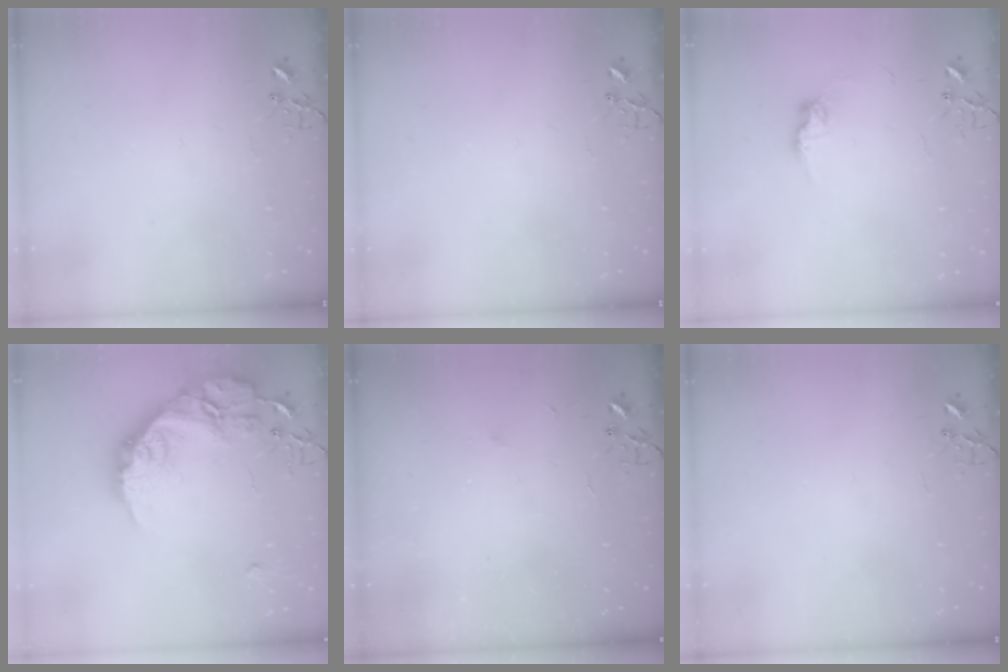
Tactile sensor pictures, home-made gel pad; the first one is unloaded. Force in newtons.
{"total": 0.0}
{"total": 8.5, "press": 8.4, "slide": 0.7}
{"total": 23.6, "press": 23.5, "slide": 1.7}
{"total": 2.2, "press": 2.2, "slide": 0.3}
{"total": 0.0}